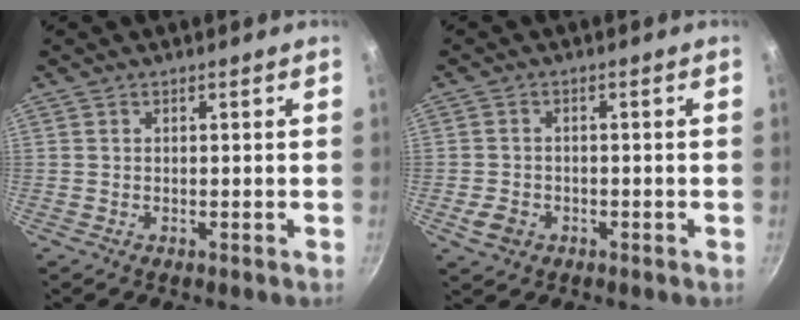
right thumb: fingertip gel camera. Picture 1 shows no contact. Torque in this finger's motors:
{"motor_torque": [-0.21, 0.40, 0.38, 0.35, 0.18]}